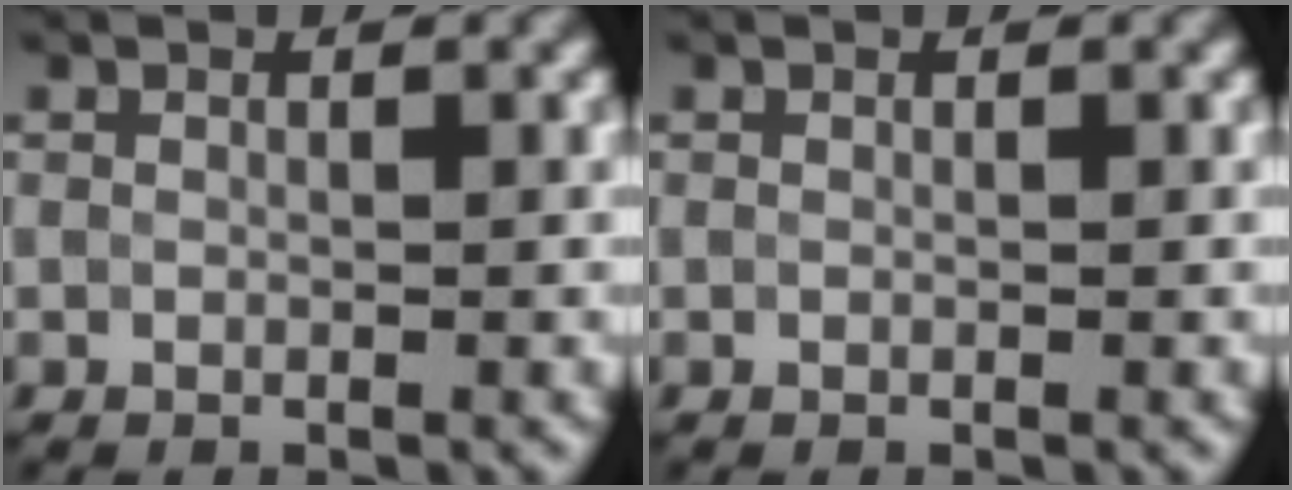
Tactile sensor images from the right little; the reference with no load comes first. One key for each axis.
{"total": 0.0}